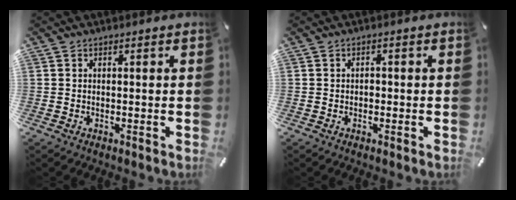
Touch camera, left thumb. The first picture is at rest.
{"total": 1.2, "force": [-0.4, 0.7, 0.8], "torque": [-0.017, 0.001, -0.008]}